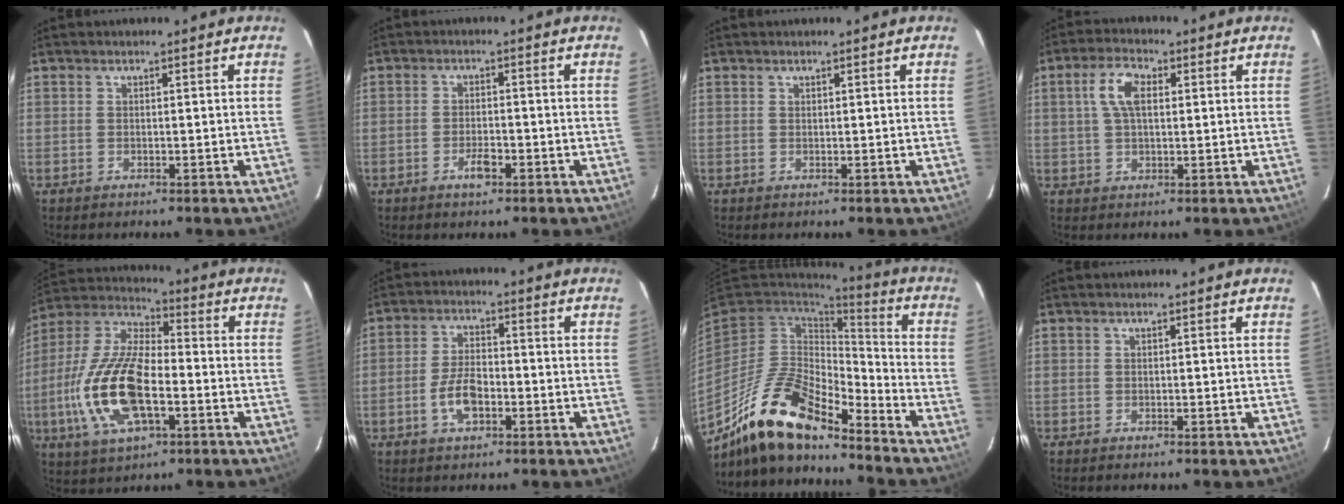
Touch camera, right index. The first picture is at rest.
{"total": 3.2, "force": [-1.9, 1.3, 2.2], "torque": [-0.047, 0.000, -0.033]}
{"total": 0.0}
{"total": 6.2, "force": [1.5, 3.1, 5.1], "torque": [-0.099, 0.015, 0.028]}
{"total": 18.8, "force": [-4.9, 8.2, 16.2], "torque": [-0.348, -0.006, -0.095]}
{"total": 6.6, "force": [-2.6, 3.3, 5.1], "torque": [-0.106, 0.005, -0.045]}
{"total": 17.8, "force": [-13.6, 5.3, 10.3], "torque": [-0.209, -0.015, -0.257]}
{"total": 0.0}